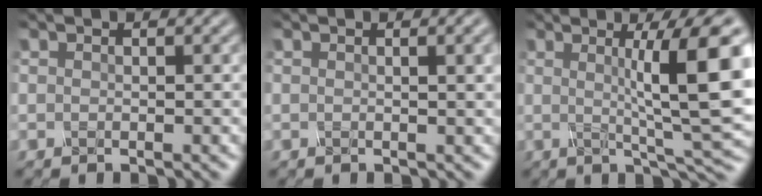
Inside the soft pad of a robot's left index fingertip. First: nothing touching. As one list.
[{"total": 2.8, "force": [0.7, 1.0, 2.5], "torque": [-0.021, 0.006, 0.004]}, {"total": 9.9, "force": [1.5, 1.7, 9.7], "torque": [-0.117, 0.008, 0.022]}]